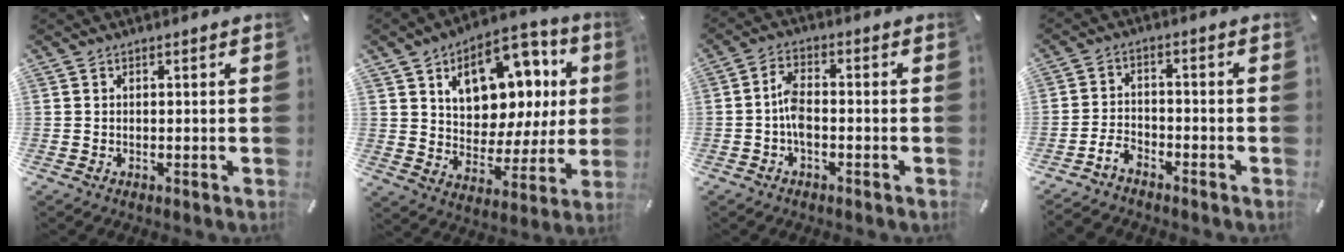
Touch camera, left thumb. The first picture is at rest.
{"total": 14.6, "force": [6.9, 10.1, 8.1], "torque": [-0.114, -0.045, 0.121]}
{"total": 5.2, "force": [-1.4, 2.6, 4.2], "torque": [-0.085, 0.009, -0.028]}
{"total": 4.6, "force": [-3.6, 2.3, 1.7], "torque": [-0.048, 0.015, -0.073]}